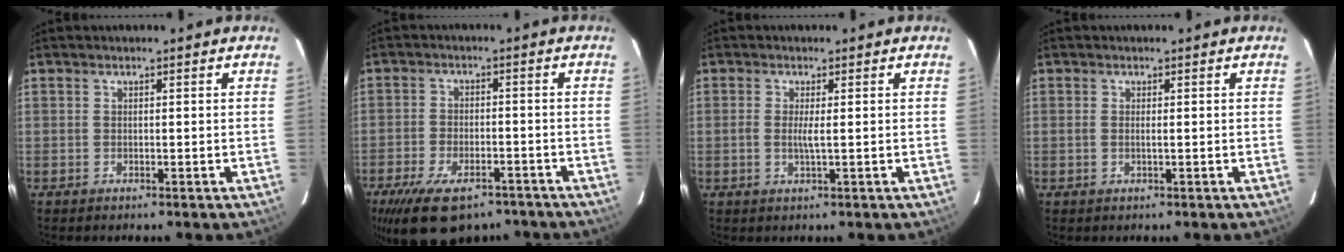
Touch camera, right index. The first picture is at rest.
{"total": 15.9, "force": [-11.1, 7.0, 8.9], "torque": [-0.192, -0.024, -0.174]}
{"total": 1.9, "force": [-0.1, -0.1, 1.9], "torque": [-0.037, -0.003, -0.004]}
{"total": 0.7, "force": [-0.1, -0.1, 0.7], "torque": [-0.013, 0.000, -0.003]}